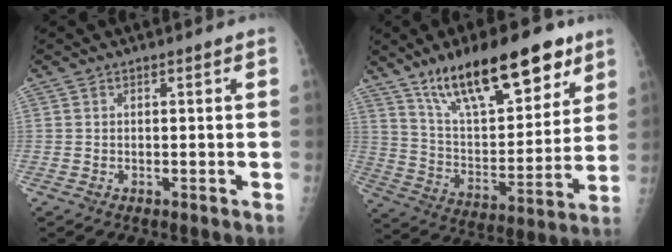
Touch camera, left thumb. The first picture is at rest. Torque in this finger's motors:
{"motor_torque": [0.70, 1.03, 1.30, -1.47, 0.40]}